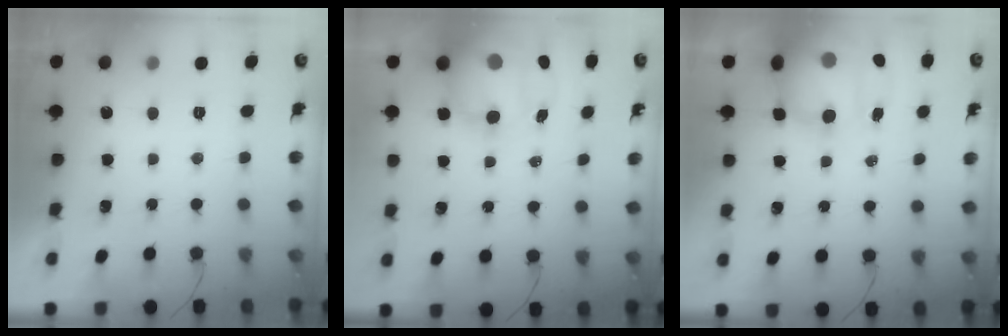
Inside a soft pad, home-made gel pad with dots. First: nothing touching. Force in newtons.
{"total": 13.5, "press": 13.0, "slide": 3.5}
{"total": 12.7, "press": 12.5, "slide": 2.1}